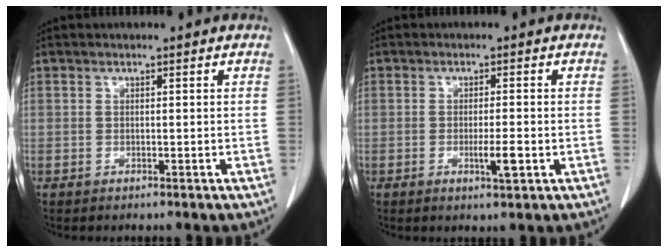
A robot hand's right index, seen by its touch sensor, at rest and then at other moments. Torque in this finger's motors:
{"motor_torque": [0.93, 0.14, 0.47, 0.13]}